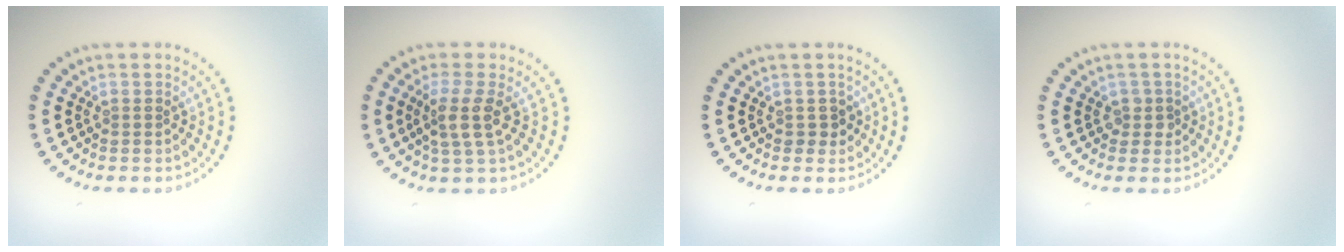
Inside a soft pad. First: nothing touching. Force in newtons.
{"total": 3.0, "press": 2.4, "slide": 1.8}
{"total": 1.1, "press": 1.0, "slide": 0.5}
{"total": 1.2, "press": 1.0, "slide": 0.6}